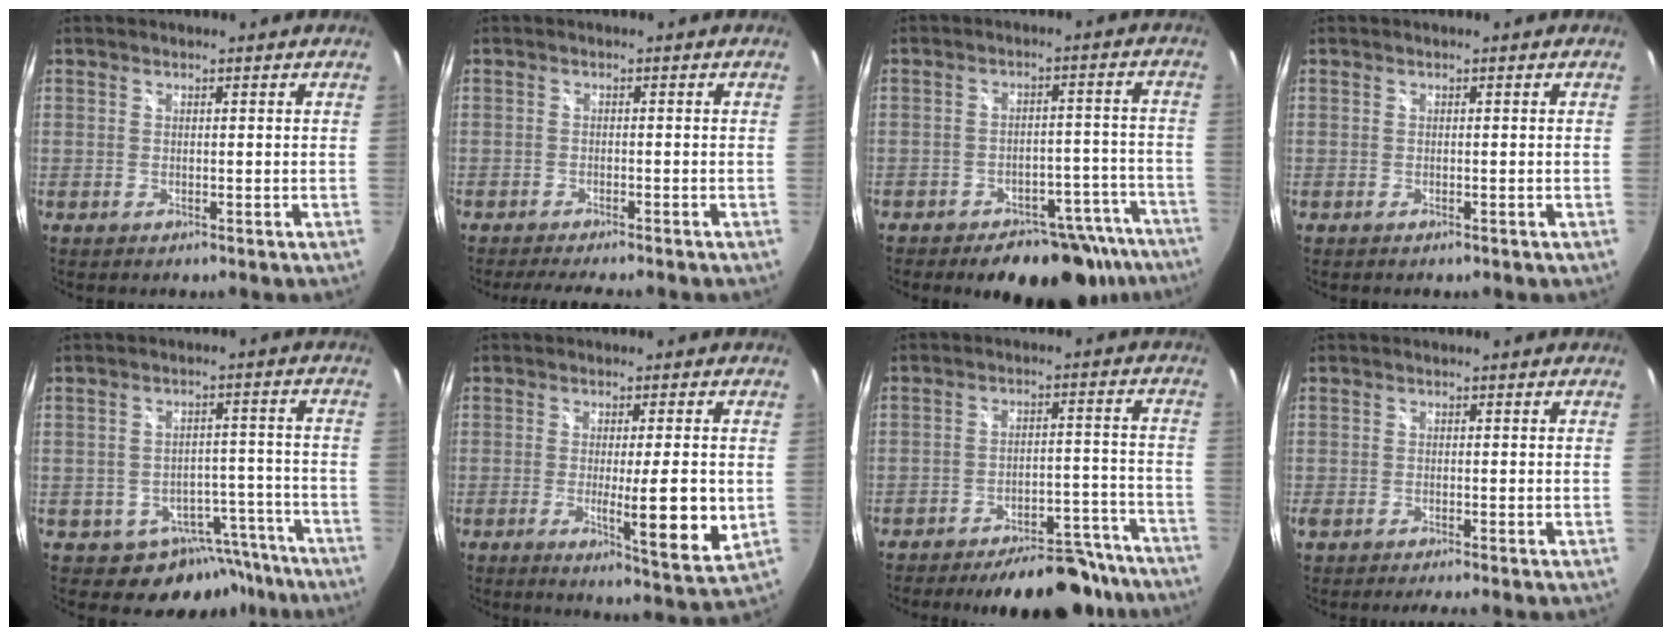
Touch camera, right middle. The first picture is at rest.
{"total": 5.7, "force": [-5.0, 0.7, 2.6], "torque": [-0.059, -0.015, -0.078]}
{"total": 17.6, "force": [-14.4, 7.7, 6.7], "torque": [-0.089, 0.027, -0.163]}
{"total": 0.6, "force": [-0.5, 0.2, 0.2], "torque": [-0.002, -0.001, -0.006]}
{"total": 9.7, "force": [-6.9, 6.4, 2.3], "torque": [-0.026, 0.034, -0.069]}
{"total": 9.9, "force": [-1.1, 0.6, 9.8], "torque": [-0.146, -0.024, -0.015]}
{"total": 17.4, "force": [-15.3, 5.3, 6.3], "torque": [-0.098, 0.025, -0.183]}
{"total": 1.7, "force": [-1.4, -0.2, 1.0], "torque": [-0.020, -0.011, -0.026]}